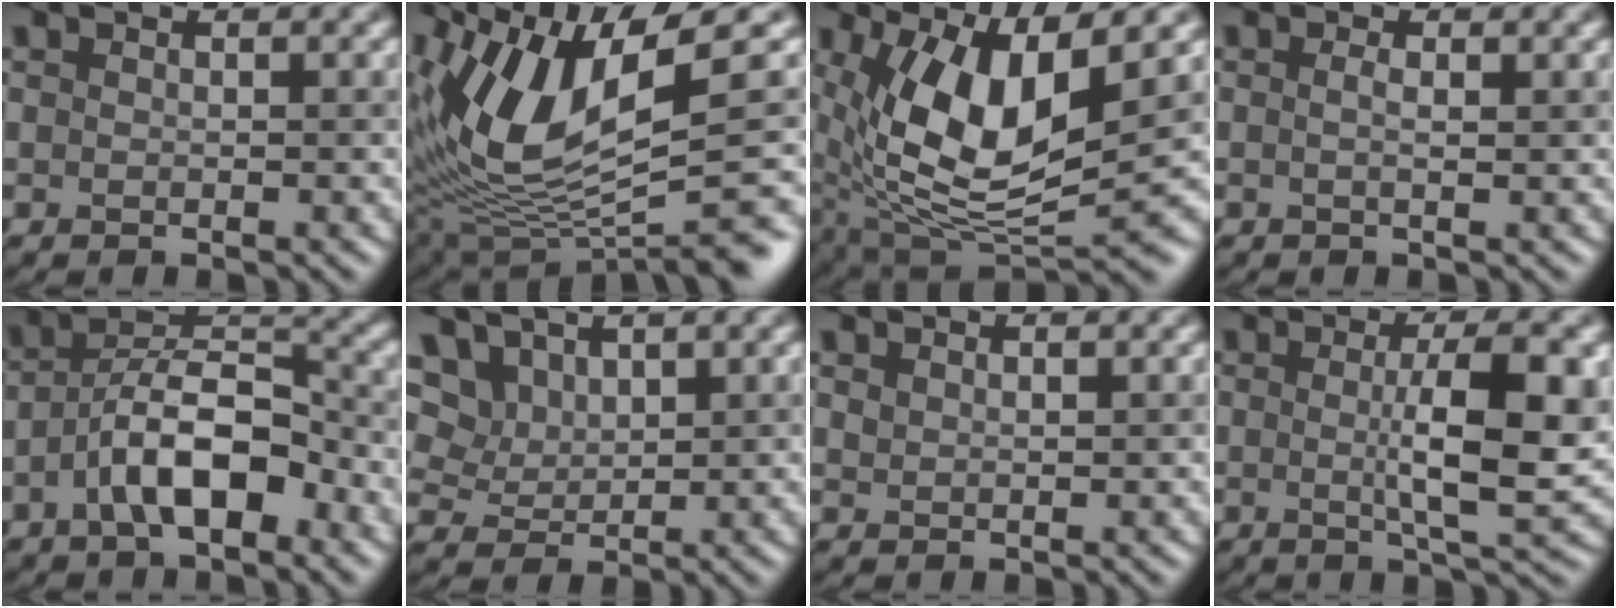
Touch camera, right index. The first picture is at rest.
{"total": 10.0, "force": [2.7, 3.6, 8.9], "torque": [-0.180, -0.009, 0.058]}
{"total": 11.5, "force": [3.0, 4.0, 10.3], "torque": [-0.203, -0.013, 0.060]}
{"total": 0.8, "force": [0.1, 0.0, 0.7], "torque": [-0.017, 0.002, 0.001]}
{"total": 7.0, "force": [-2.7, 3.0, 5.7], "torque": [-0.096, 0.016, -0.052]}
{"total": 5.3, "force": [3.7, 3.0, 2.3], "torque": [-0.067, 0.004, 0.078]}
{"total": 0.7, "force": [0.5, 0.3, 0.2], "torque": [-0.009, -0.001, 0.014]}
{"total": 6.7, "force": [0.2, 1.3, 6.6], "torque": [-0.107, 0.000, 0.006]}